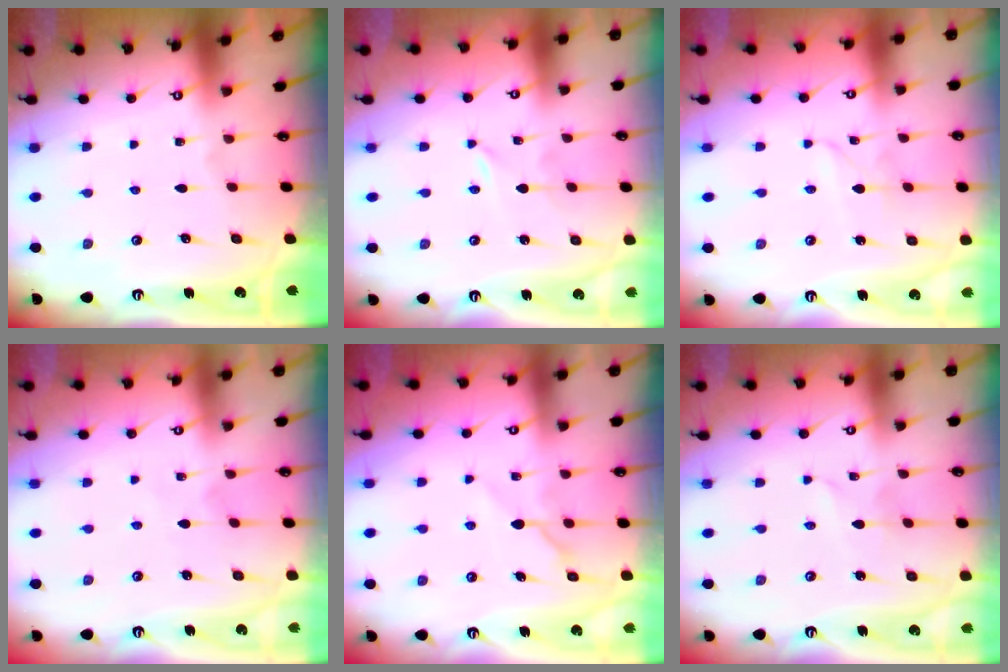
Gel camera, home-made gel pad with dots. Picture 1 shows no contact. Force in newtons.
{"total": 0.0}
{"total": 1.6, "press": 1.5, "slide": 0.2}
{"total": 3.2, "press": 3.2, "slide": 0.4}
{"total": 6.3, "press": 6.3, "slide": 0.4}
{"total": 1.8, "press": 1.8, "slide": 0.1}